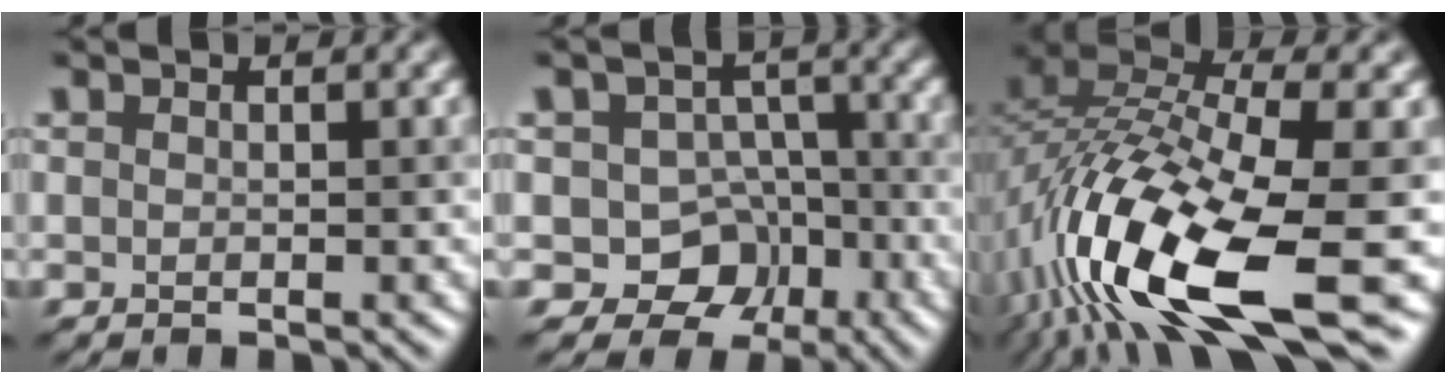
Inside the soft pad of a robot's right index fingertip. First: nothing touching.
{"total": 7.4, "force": [-3.4, 5.9, 2.8], "torque": [-0.011, 0.004, -0.063]}
{"total": 15.0, "force": [-6.1, 4.9, 12.8], "torque": [-0.254, -0.007, -0.106]}